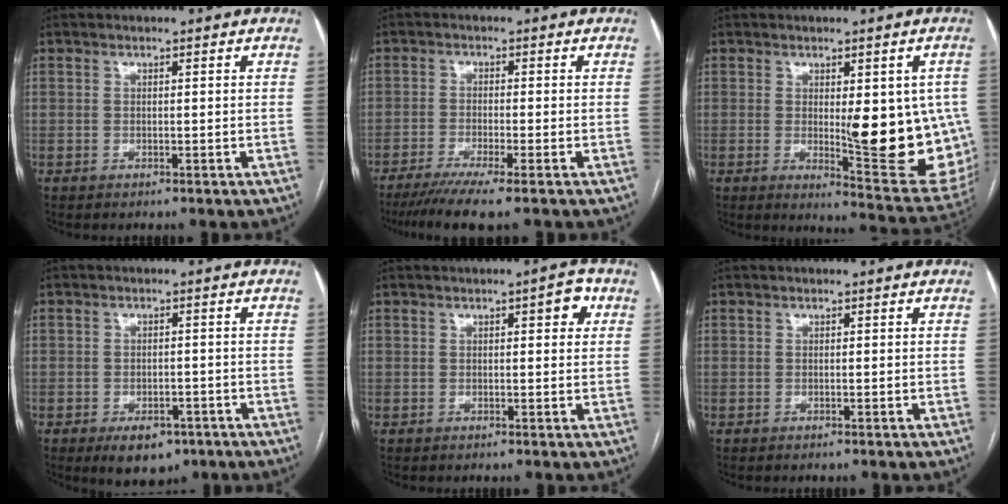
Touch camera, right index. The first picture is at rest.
{"total": 7.3, "force": [-5.4, -0.6, 4.8], "torque": [-0.072, -0.018, -0.087]}
{"total": 15.8, "force": [-0.6, 4.1, 15.3], "torque": [-0.145, -0.010, 0.007]}
{"total": 6.1, "force": [-3.8, 3.4, 3.3], "torque": [-0.045, -0.001, -0.047]}
{"total": 3.1, "force": [1.2, 0.9, 2.7], "torque": [-0.031, 0.004, 0.013]}
{"total": 0.0}